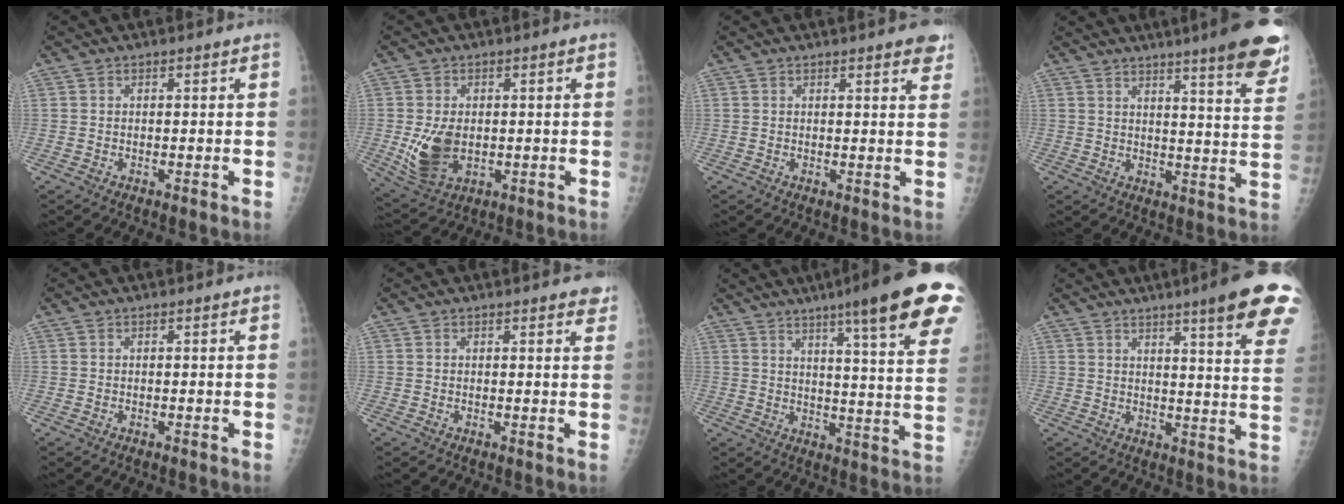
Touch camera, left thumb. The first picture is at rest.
{"total": 8.5, "force": [-0.8, 5.5, 6.4], "torque": [-0.116, -0.005, 0.000]}
{"total": 4.3, "force": [3.1, 1.0, 2.8], "torque": [-0.019, -0.006, 0.028]}
{"total": 14.6, "force": [10.5, 1.3, 10.1], "torque": [-0.106, -0.053, 0.121]}
{"total": 0.0}
{"total": 2.6, "force": [2.0, 0.9, 1.4], "torque": [0.002, -0.002, 0.017]}
{"total": 22.6, "force": [13.9, 2.5, 17.7], "torque": [-0.224, -0.052, 0.175]}
{"total": 17.6, "force": [11.4, 1.5, 13.3], "torque": [-0.147, -0.049, 0.131]}